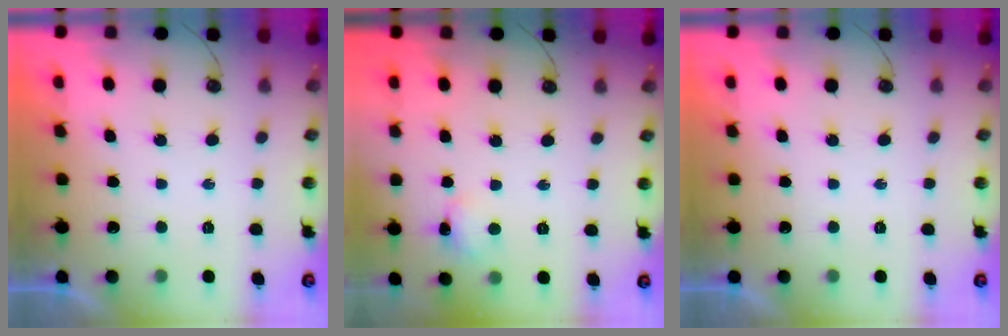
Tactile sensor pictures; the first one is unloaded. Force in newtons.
{"total": 4.0, "press": 3.9, "slide": 0.8}
{"total": 0.0}